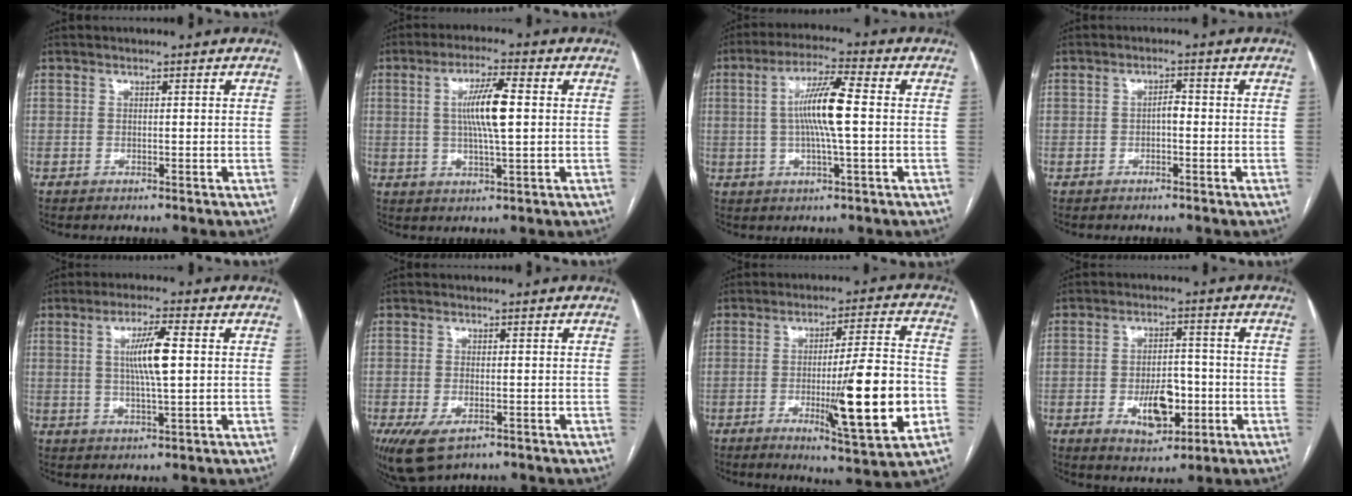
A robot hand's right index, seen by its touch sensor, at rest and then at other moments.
{"total": 8.0, "force": [1.0, 0.8, 7.9], "torque": [-0.148, 0.003, 0.017]}
{"total": 9.3, "force": [0.4, 0.5, 9.3], "torque": [-0.175, 0.006, 0.001]}
{"total": 1.7, "force": [-0.4, 0.7, 1.5], "torque": [-0.020, 0.005, -0.008]}
{"total": 7.1, "force": [1.1, 0.5, 7.0], "torque": [-0.129, 0.001, 0.019]}
{"total": 6.6, "force": [-3.6, 2.9, 4.7], "torque": [-0.085, -0.015, -0.055]}
{"total": 16.6, "force": [-4.1, 0.8, 16.1], "torque": [-0.246, -0.017, -0.055]}
{"total": 8.3, "force": [-2.4, 4.1, 6.7], "torque": [-0.116, 0.005, -0.028]}